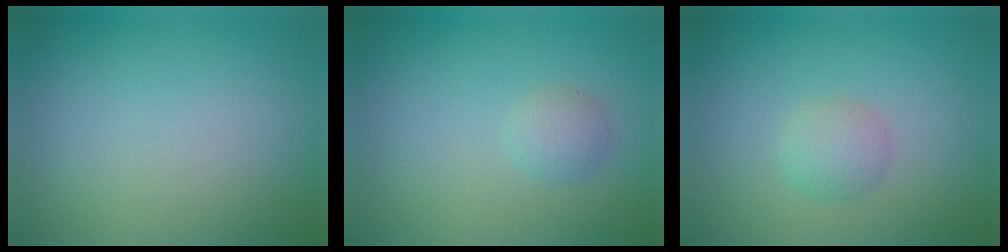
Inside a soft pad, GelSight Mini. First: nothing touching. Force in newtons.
{"total": 1.5, "press": 1.5, "slide": 0.0}
{"total": 1.9, "press": 1.9, "slide": 0.0}